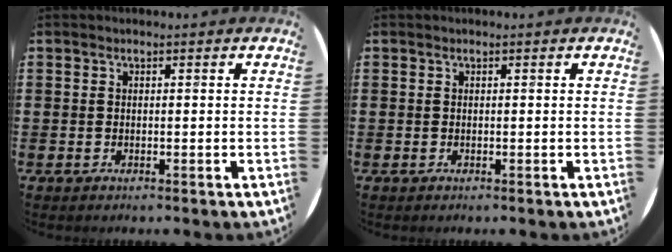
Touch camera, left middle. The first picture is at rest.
{"total": 0.0}